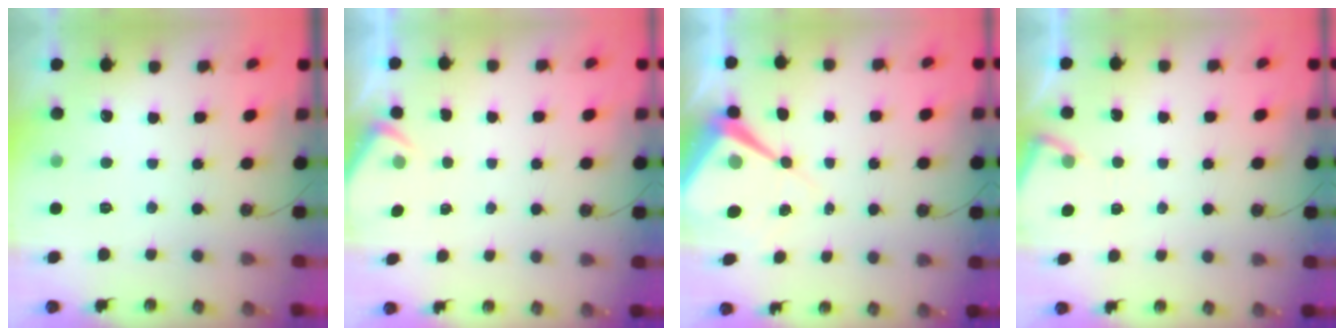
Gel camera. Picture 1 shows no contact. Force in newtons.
{"total": 2.8, "press": 2.7, "slide": 0.4}
{"total": 9.4, "press": 9.4, "slide": 0.7}
{"total": 4.7, "press": 4.6, "slide": 0.6}